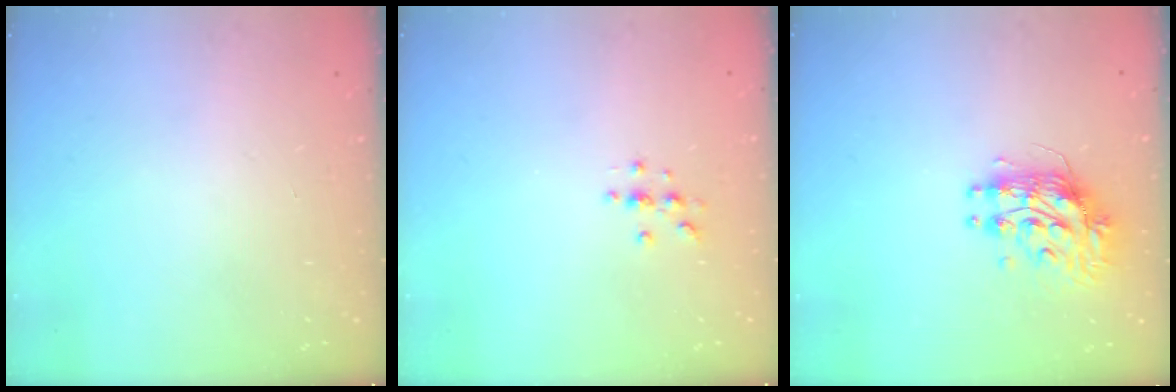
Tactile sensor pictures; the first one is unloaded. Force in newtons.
{"total": 3.0, "press": 3.0, "slide": 0.4}
{"total": 9.0, "press": 8.9, "slide": 0.7}